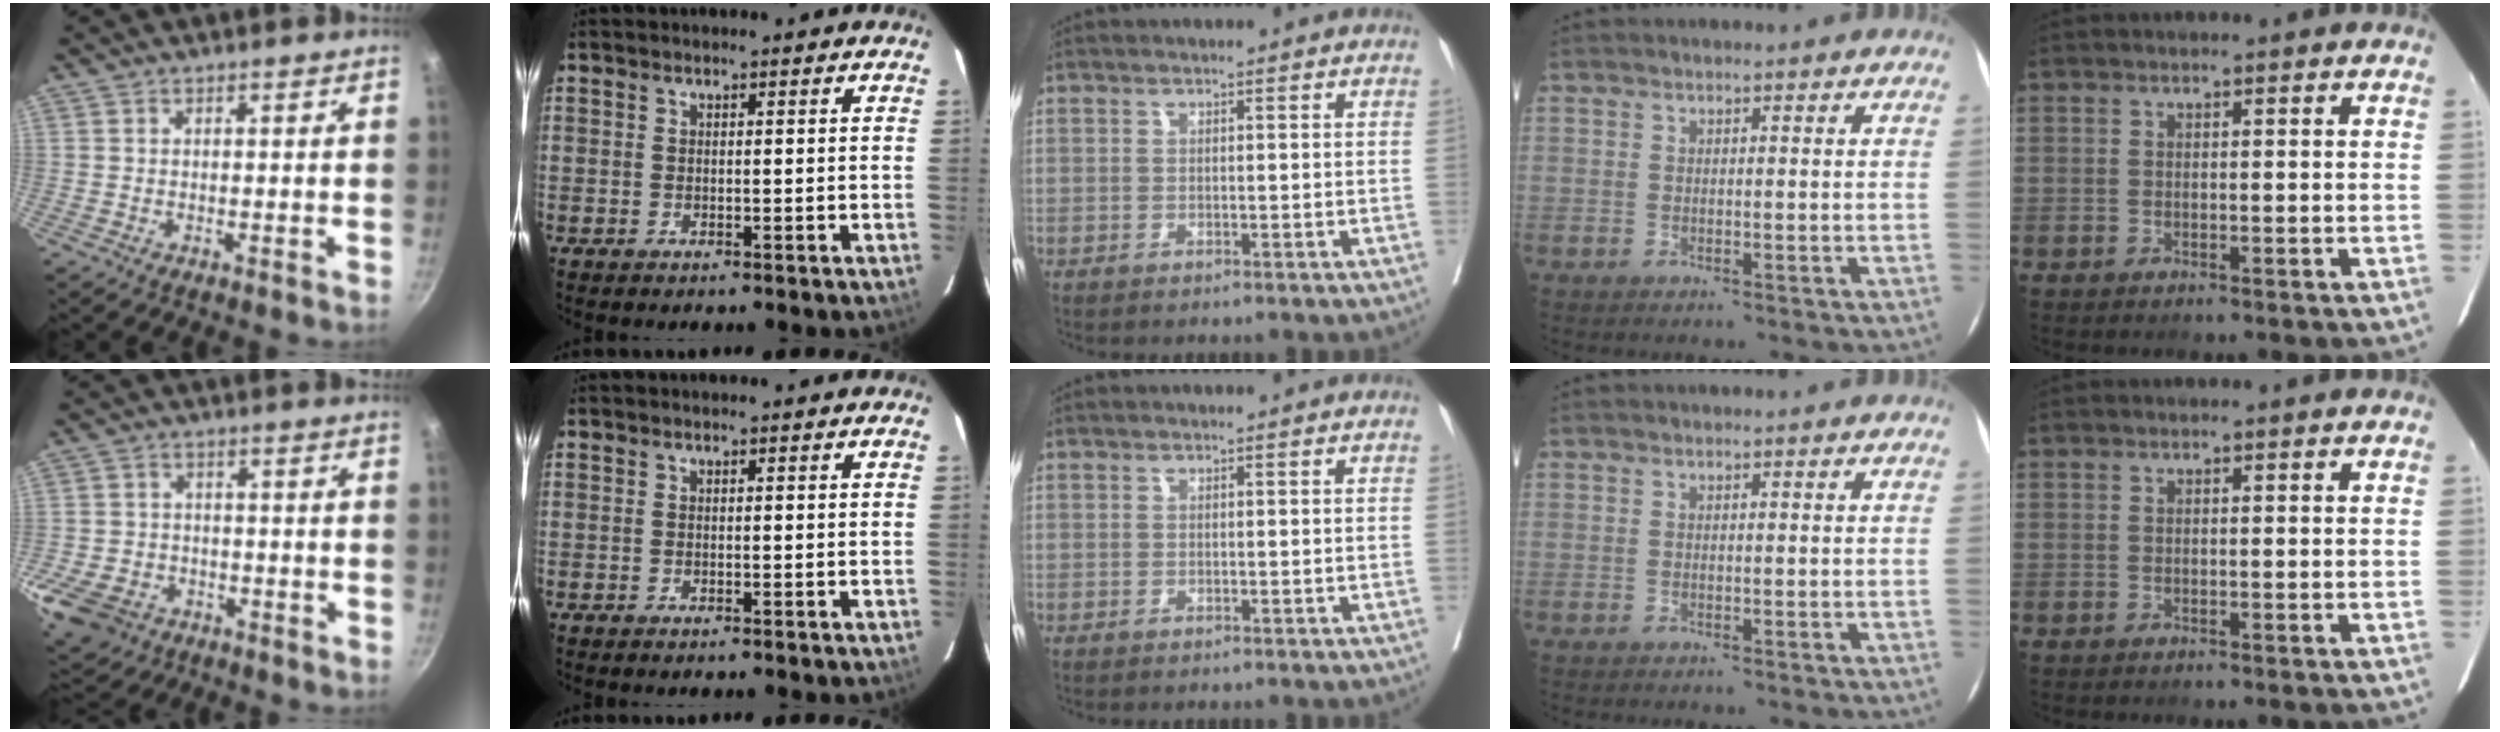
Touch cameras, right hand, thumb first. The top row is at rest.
{"thumb": {"total": 12.0, "force": [-5.3, 9.3, 5.4], "torque": [-0.130, 0.019, -0.080]}}